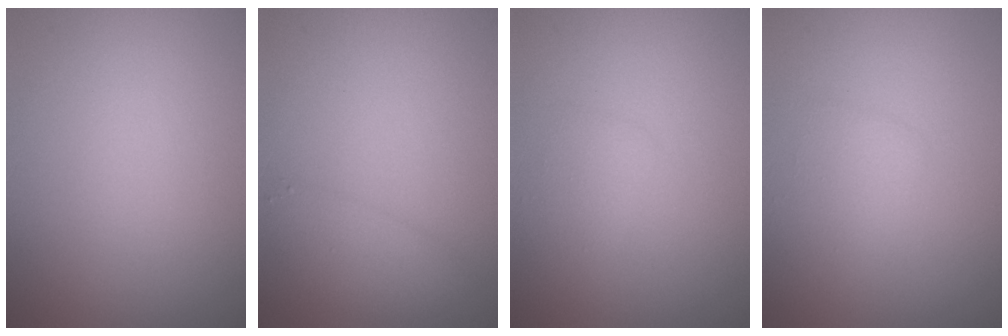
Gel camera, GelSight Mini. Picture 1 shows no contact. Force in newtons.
{"total": 1.8, "press": 1.8, "slide": 0.1}
{"total": 1.1, "press": 1.1, "slide": 0.0}
{"total": 1.6, "press": 1.6, "slide": 0.0}